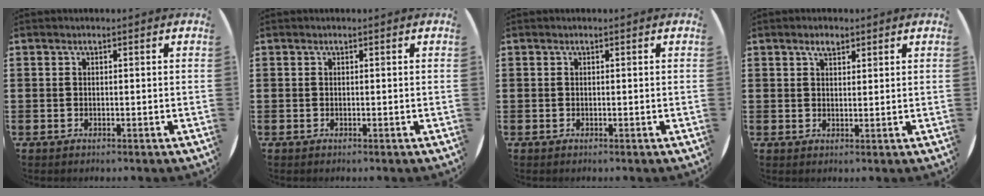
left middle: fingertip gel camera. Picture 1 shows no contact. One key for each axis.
{"total": 0.0}
{"total": 0.0}
{"total": 2.2, "fx": 1.7, "fy": 1.0, "fz": 1.1, "tx": -0.016, "ty": 0.002, "tz": 0.028}